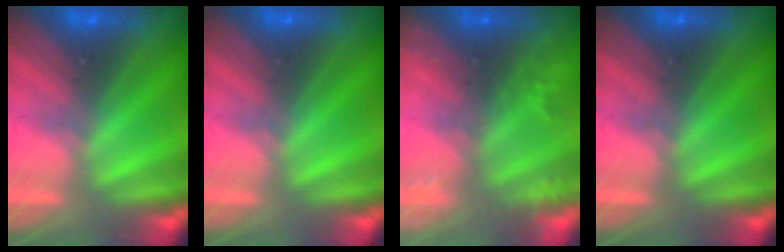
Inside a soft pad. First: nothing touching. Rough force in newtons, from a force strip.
{"total": 0.0}
{"total": 9.2}
{"total": 0.0}